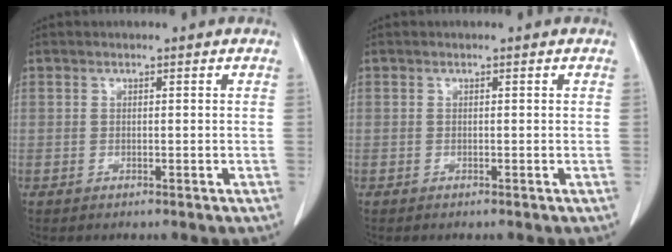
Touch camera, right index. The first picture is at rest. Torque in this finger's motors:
{"motor_torque": [0.07, -0.04, -0.10, 0.00]}